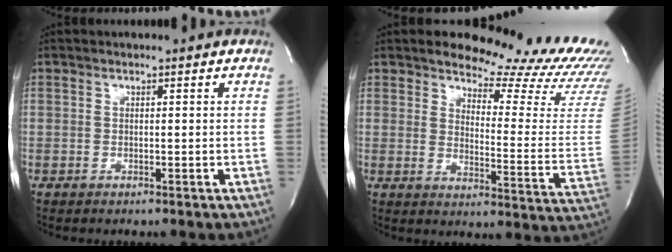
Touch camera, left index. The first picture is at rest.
{"total": 20.8, "force": [19.7, 2.9, 5.8], "torque": [-0.068, -0.134, 0.218]}